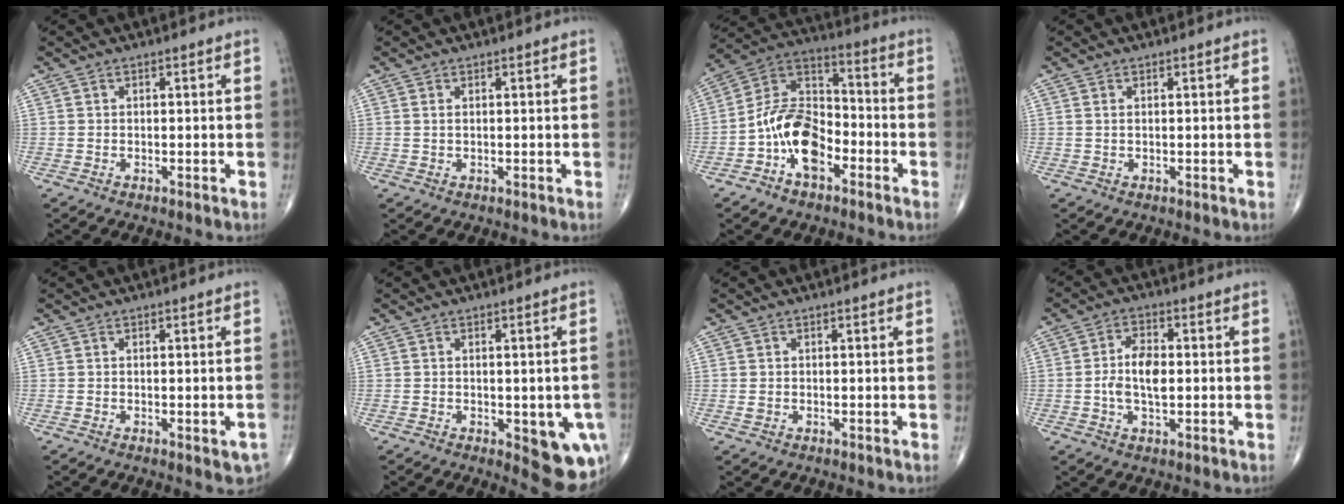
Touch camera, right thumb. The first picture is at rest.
{"total": 0.7, "force": [0.2, 0.3, 0.5], "torque": [-0.014, 0.005, 0.006]}
{"total": 13.4, "force": [-5.4, 7.9, 9.4], "torque": [-0.154, 0.054, -0.107]}
{"total": 0.5, "force": [0.2, 0.3, 0.4], "torque": [-0.012, 0.005, 0.004]}
{"total": 3.7, "force": [-1.4, 1.3, 3.1], "torque": [-0.028, 0.002, -0.011]}
{"total": 10.5, "force": [-3.0, 4.4, 9.0], "torque": [-0.084, -0.007, -0.023]}
{"total": 0.9, "force": [-0.1, 0.8, 0.5], "torque": [-0.008, 0.002, 0.000]}
{"total": 6.7, "force": [-0.4, 3.4, 5.7], "torque": [-0.105, 0.008, -0.010]}